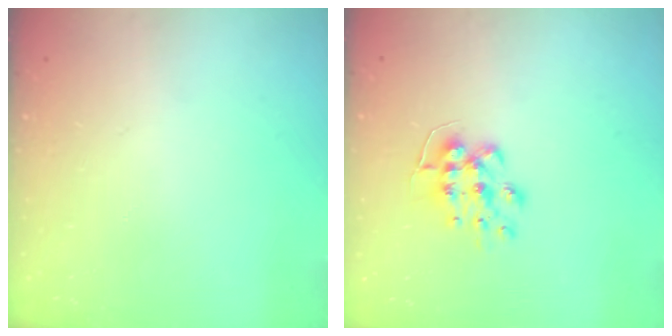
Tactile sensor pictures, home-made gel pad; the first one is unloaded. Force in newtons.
{"total": 8.6, "press": 8.6, "slide": 0.6}